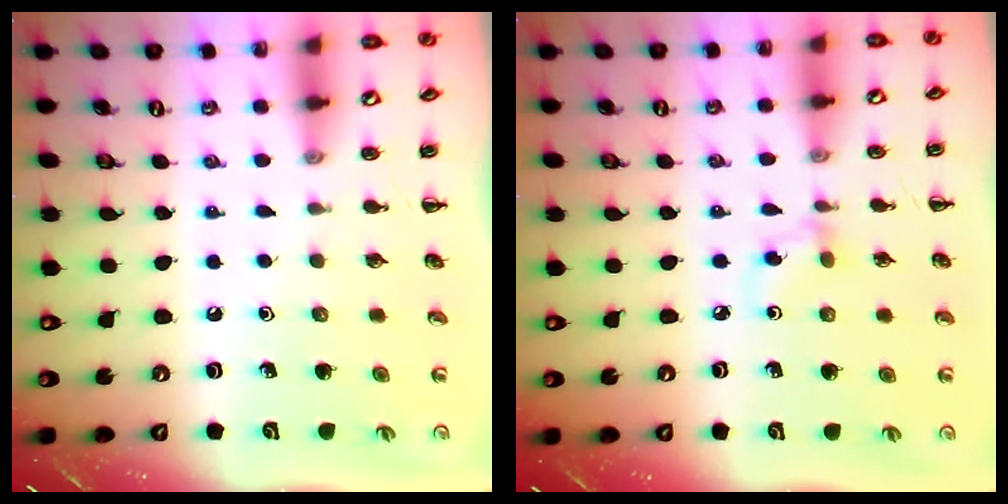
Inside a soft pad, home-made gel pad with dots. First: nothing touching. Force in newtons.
{"total": 3.9, "press": 3.6, "slide": 1.5}